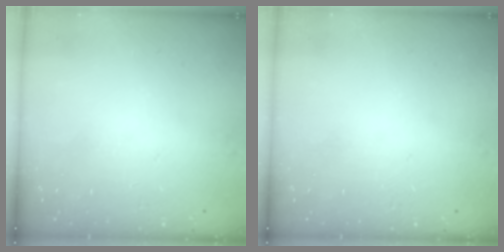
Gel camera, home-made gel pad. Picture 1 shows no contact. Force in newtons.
{"total": 0.0}